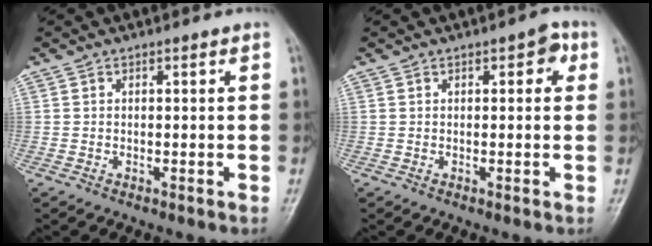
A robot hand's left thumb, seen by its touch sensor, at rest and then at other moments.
{"total": 3.2, "force": [1.1, 1.8, 2.5], "torque": [-0.008, 0.004, 0.006]}